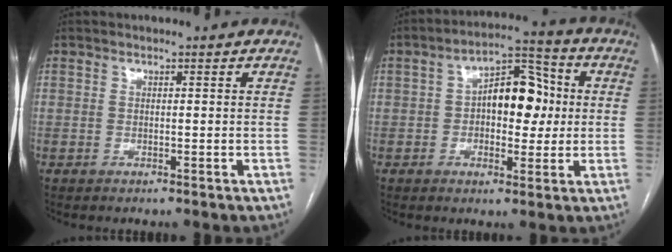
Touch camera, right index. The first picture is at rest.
{"total": 10.1, "force": [0.6, 5.2, 8.6], "torque": [-0.129, 0.034, 0.010]}